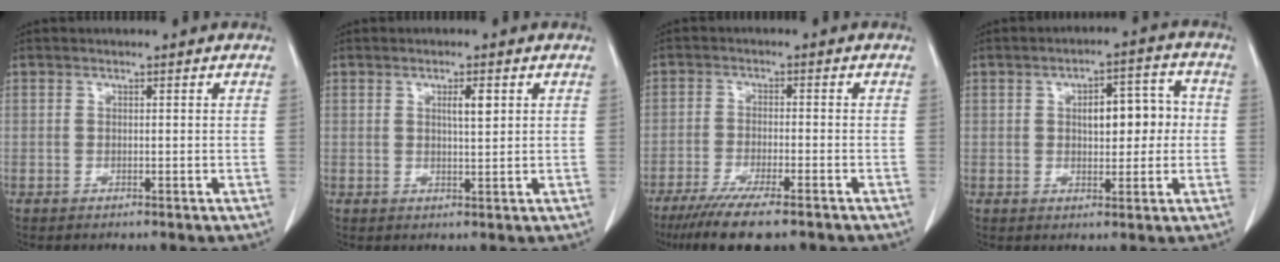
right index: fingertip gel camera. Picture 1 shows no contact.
{"total": 2.6, "force": [0.9, 0.4, 2.3], "torque": [-0.040, -0.002, 0.015]}
{"total": 10.5, "force": [-7.9, 1.3, 6.7], "torque": [-0.102, -0.022, -0.122]}
{"total": 7.5, "force": [0.7, 3.2, 6.7], "torque": [-0.092, 0.027, 0.012]}